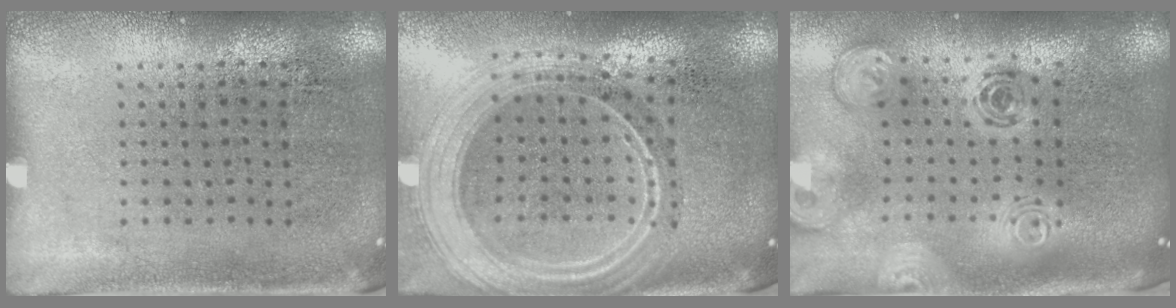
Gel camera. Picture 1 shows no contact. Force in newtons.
{"total": 2.6, "press": 2.2, "slide": 1.4}
{"total": 2.3, "press": 1.8, "slide": 1.4}